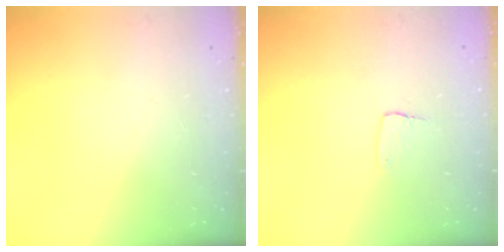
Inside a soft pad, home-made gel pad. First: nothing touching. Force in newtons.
{"total": 3.1, "press": 3.1, "slide": 0.3}